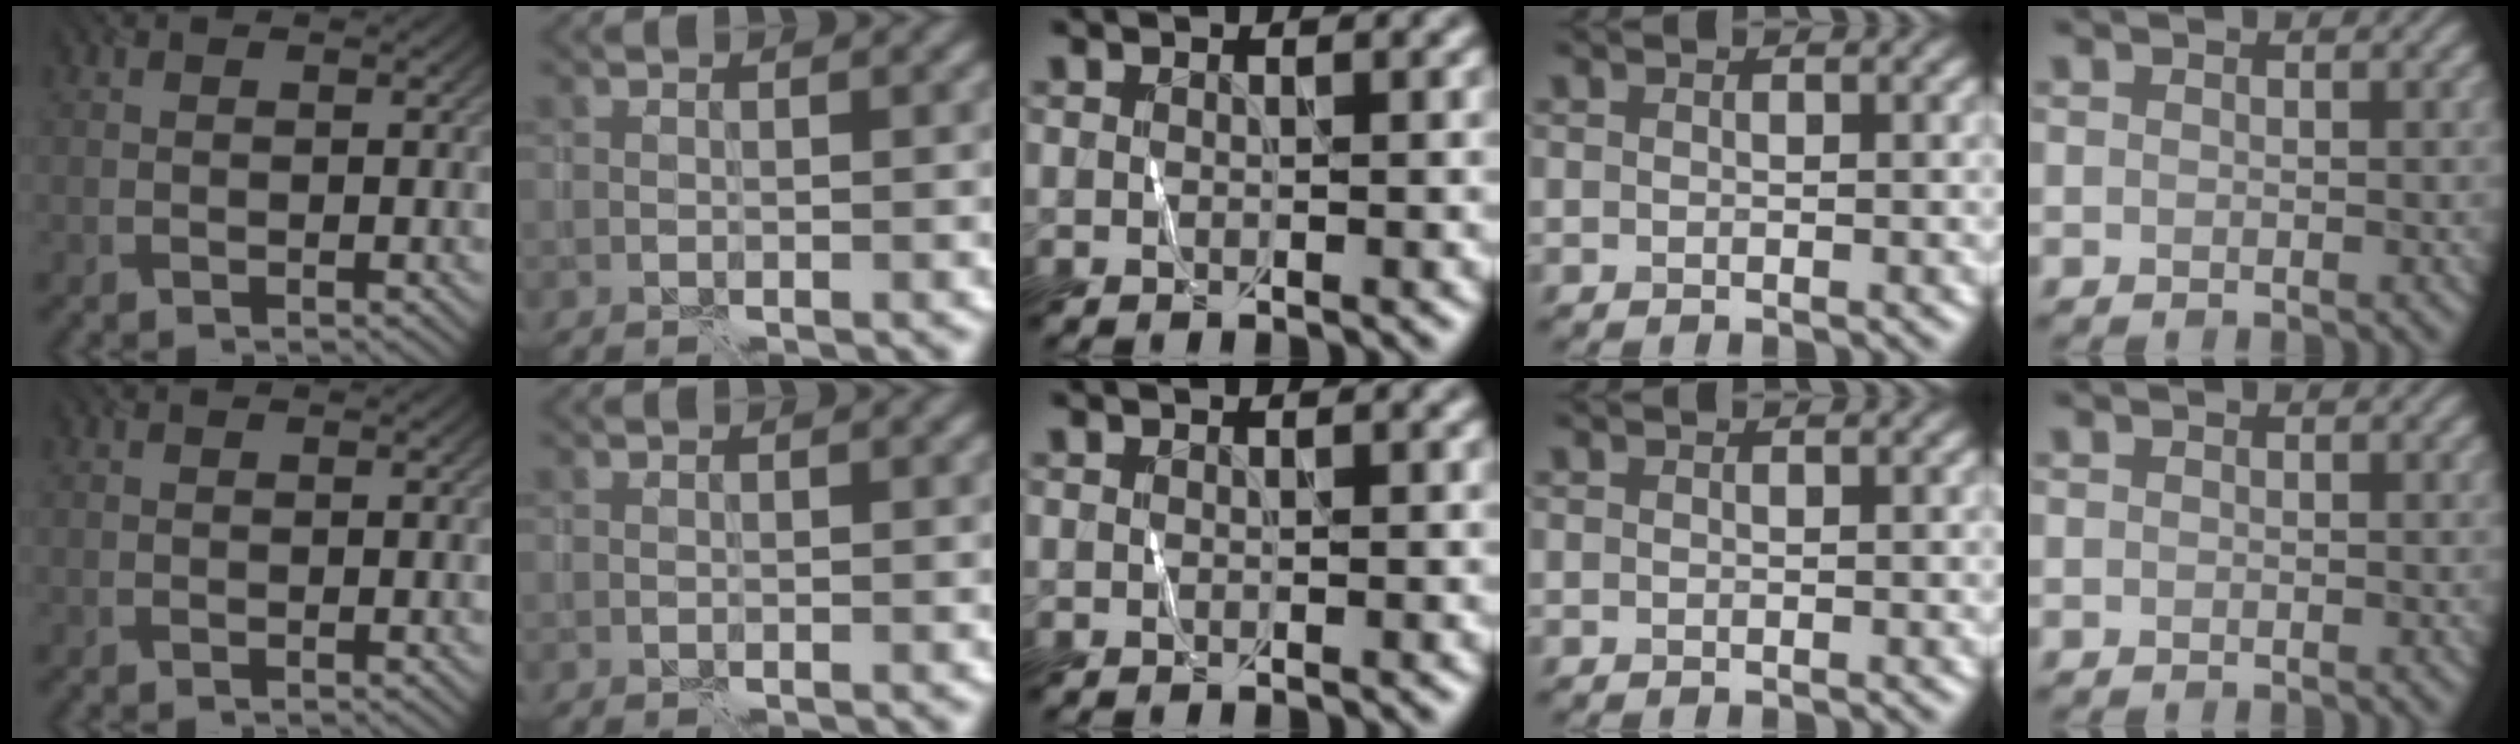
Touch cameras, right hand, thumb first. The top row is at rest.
{}